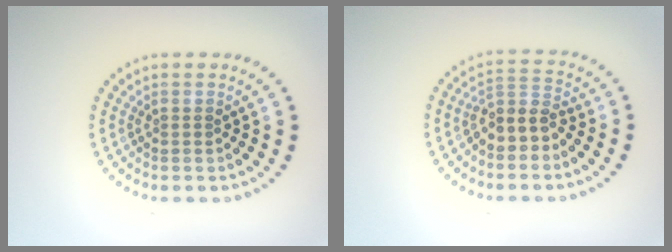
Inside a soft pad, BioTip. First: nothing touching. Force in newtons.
{"total": 3.4, "press": 2.8, "slide": 1.8}